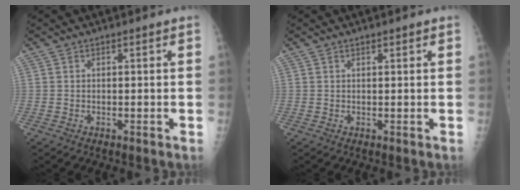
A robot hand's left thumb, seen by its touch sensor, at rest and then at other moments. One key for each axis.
{"total": 0.9, "fx": 0.6, "fy": 0.3, "fz": 0.6, "tx": -0.007, "ty": -0.001, "tz": 0.009}